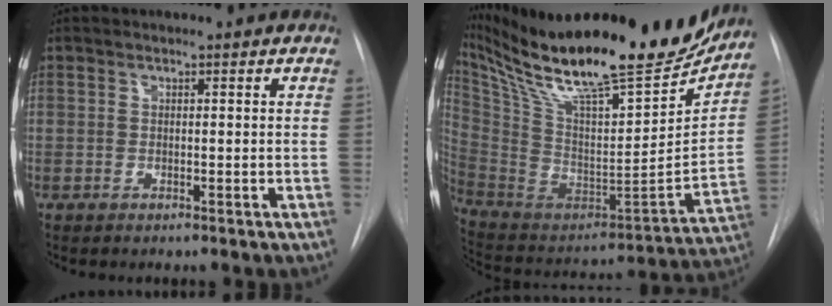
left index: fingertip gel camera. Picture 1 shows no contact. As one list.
[{"total": 34.0, "force": [27.7, 5.8, 18.8], "torque": [-0.335, -0.051, 0.422]}]